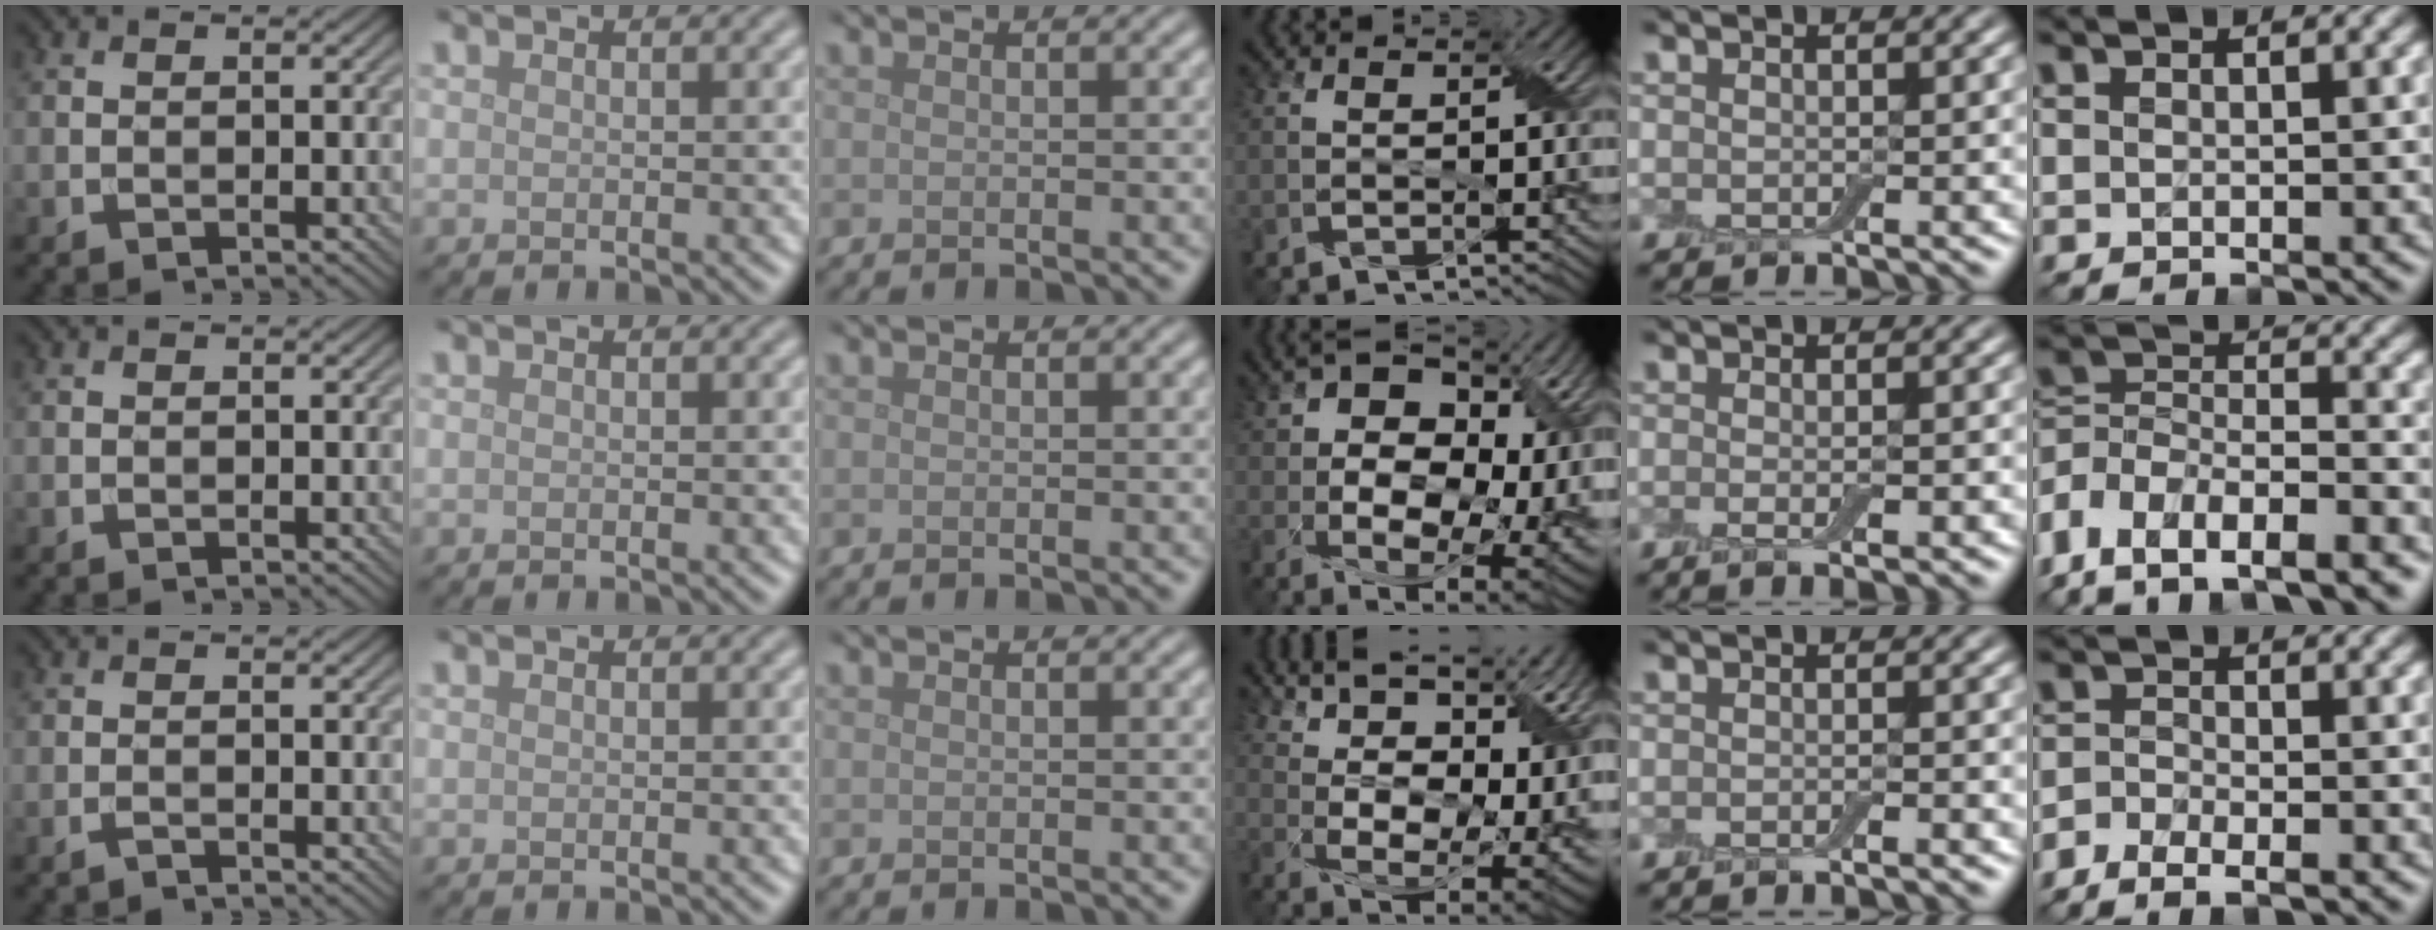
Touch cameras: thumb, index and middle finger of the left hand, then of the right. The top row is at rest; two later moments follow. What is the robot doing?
{"motion": "peel", "object": "bubble wrap"}